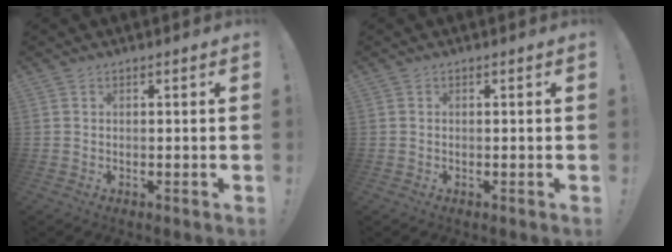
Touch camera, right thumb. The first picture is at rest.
{"total": 0.0}